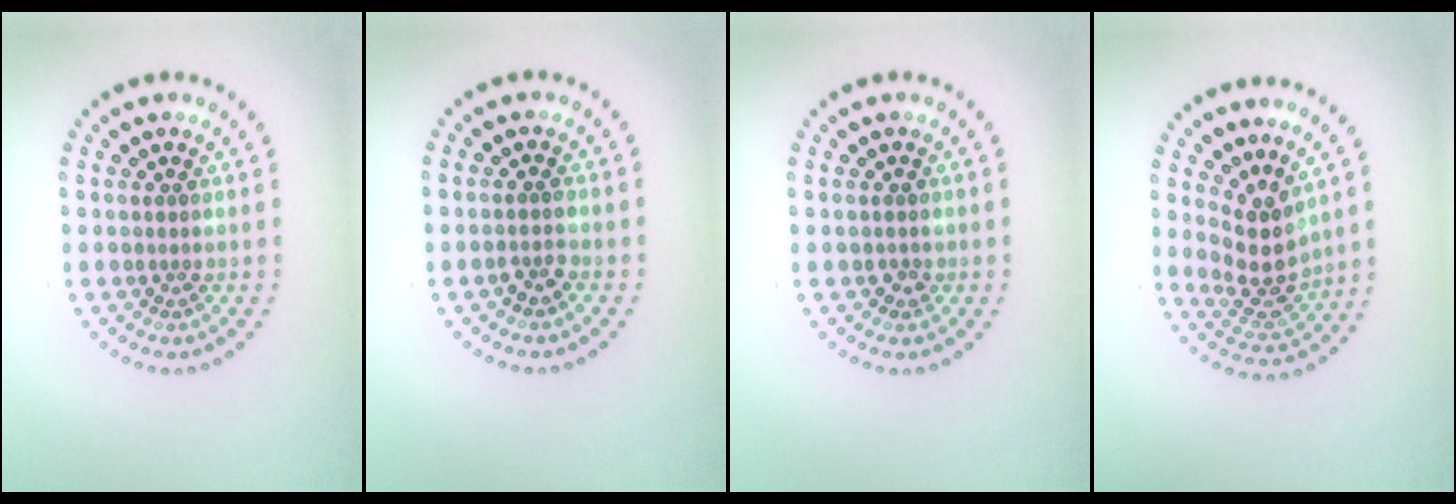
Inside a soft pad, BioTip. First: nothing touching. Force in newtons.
{"total": 1.2, "press": 1.1, "slide": 0.3}
{"total": 0.9, "press": 0.8, "slide": 0.2}
{"total": 3.8, "press": 3.2, "slide": 2.2}